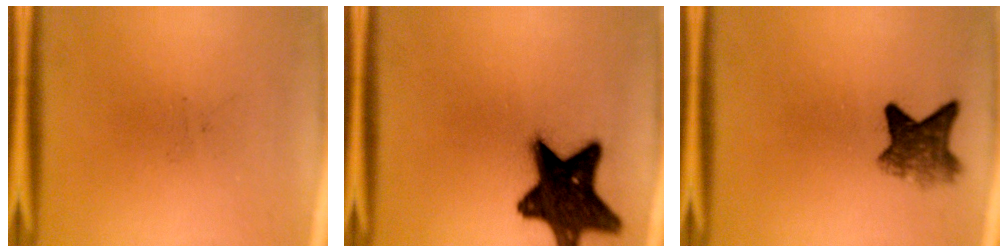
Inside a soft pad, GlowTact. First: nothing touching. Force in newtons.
{"total": 16.7}
{"total": 5.7}